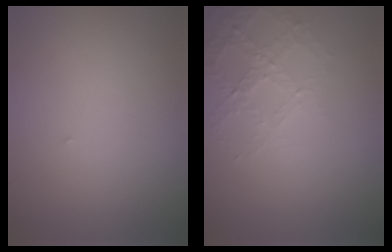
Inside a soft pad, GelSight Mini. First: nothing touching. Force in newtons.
{"total": 2.8, "press": 2.7, "slide": 0.8}